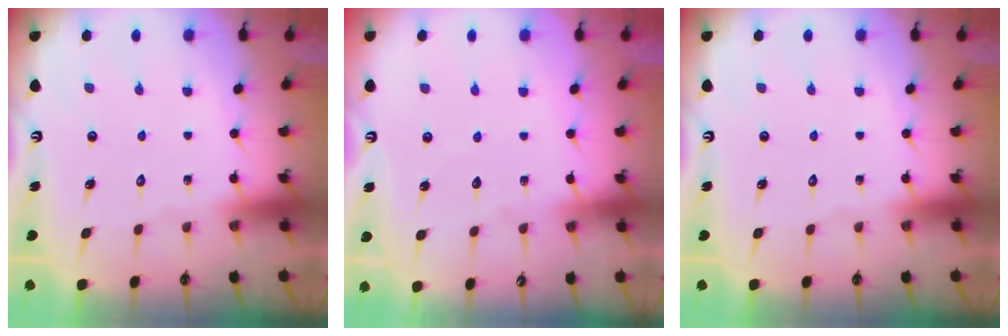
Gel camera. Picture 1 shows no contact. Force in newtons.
{"total": 2.9, "press": 2.9, "slide": 0.2}
{"total": 0.0}